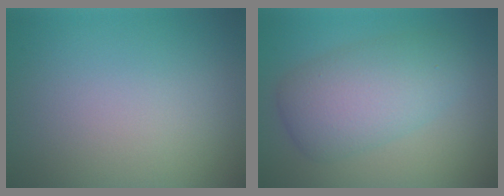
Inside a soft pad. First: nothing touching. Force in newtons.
{"total": 3.9, "press": 3.8, "slide": 0.4}